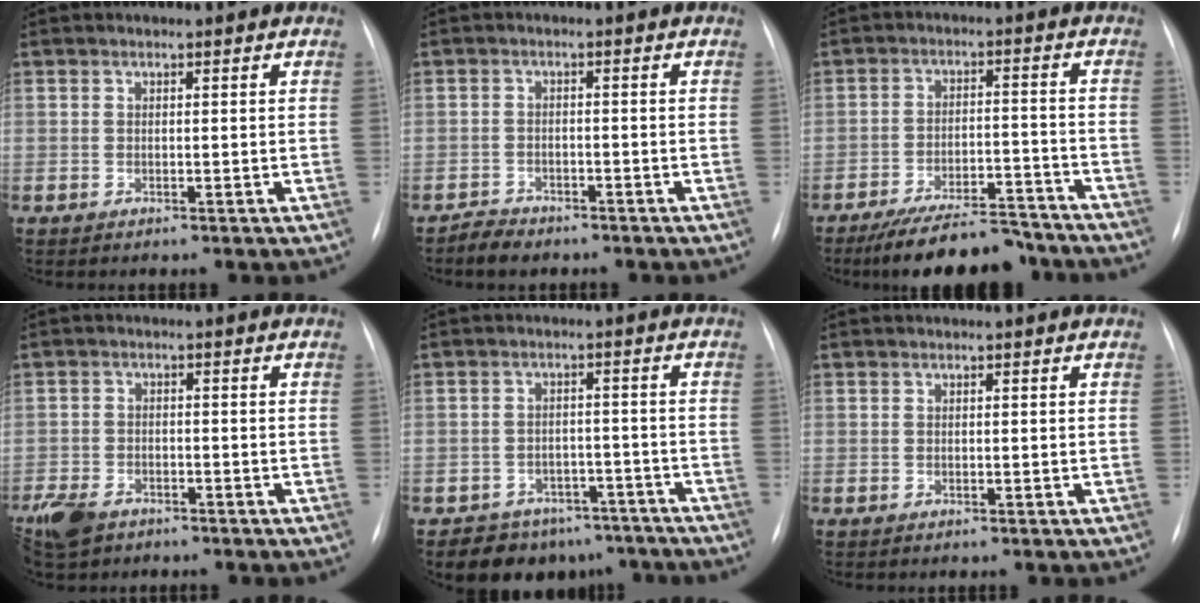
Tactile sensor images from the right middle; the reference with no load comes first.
{"total": 2.6, "force": [-2.3, 1.1, 0.4], "torque": [-0.015, 0.000, -0.038]}
{"total": 13.0, "force": [-11.5, 3.0, 5.2], "torque": [-0.073, 0.012, -0.175]}
{"total": 6.2, "force": [-4.5, 3.4, 2.7], "torque": [-0.055, -0.006, -0.079]}
{"total": 9.6, "force": [-7.6, 5.8, 1.2], "torque": [0.004, 0.025, -0.095]}
{"total": 0.0}